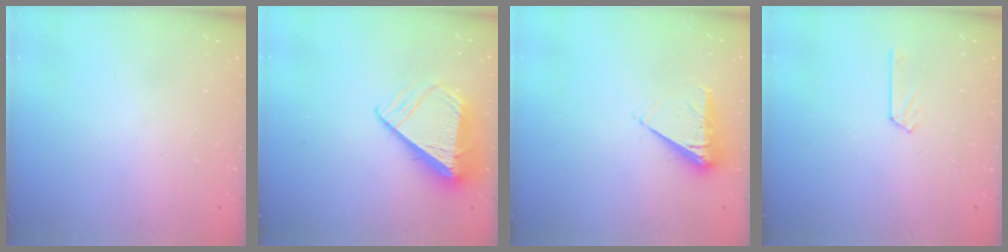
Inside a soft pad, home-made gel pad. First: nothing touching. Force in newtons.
{"total": 9.0, "press": 8.9, "slide": 1.3}
{"total": 8.0, "press": 8.0, "slide": 0.5}
{"total": 3.5, "press": 3.4, "slide": 0.3}